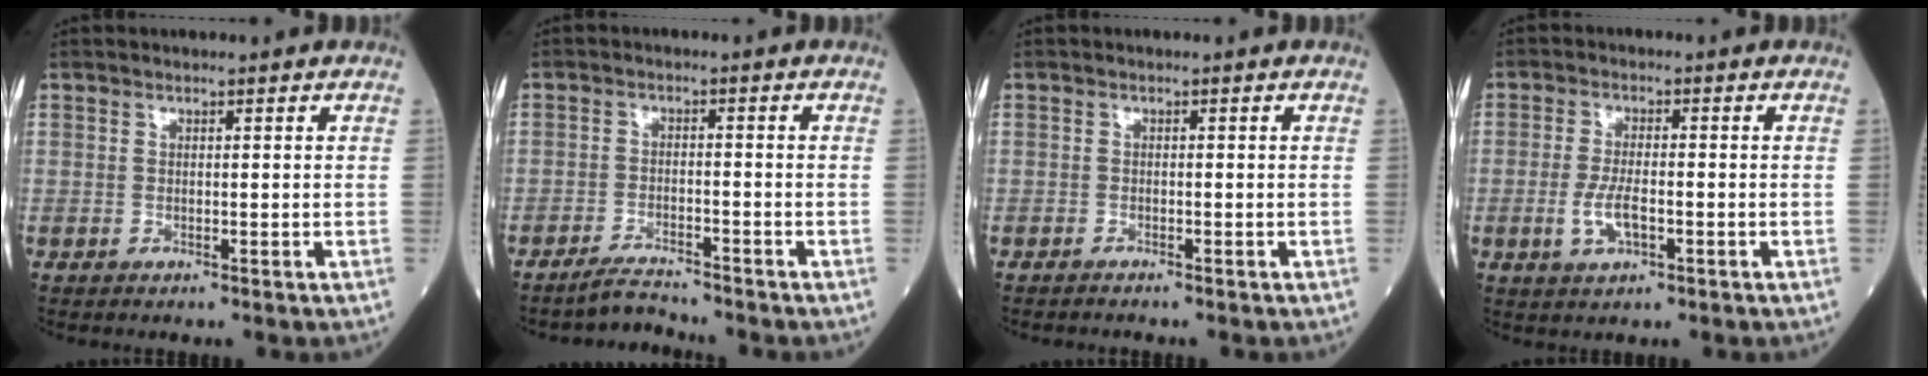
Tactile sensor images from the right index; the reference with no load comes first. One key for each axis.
{"total": 3.3, "fx": -3.2, "fy": -0.3, "fz": 0.2, "tx": -0.008, "ty": -0.017, "tz": -0.058}
{"total": 0.7, "fx": -0.7, "fy": 0.0, "fz": 0.1, "tx": -0.005, "ty": -0.002, "tz": -0.014}
{"total": 4.6, "fx": -1.4, "fy": 1.4, "fz": 4.1, "tx": -0.087, "ty": -0.003, "tz": -0.024}